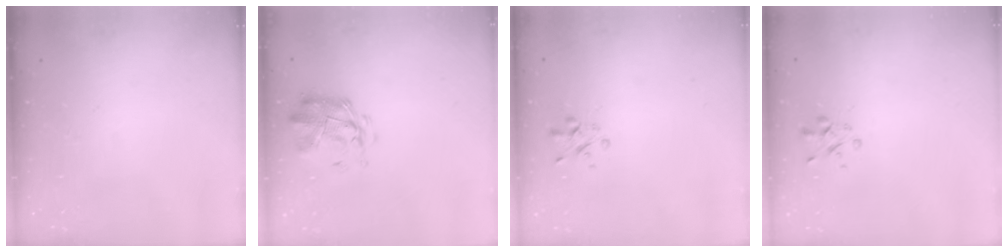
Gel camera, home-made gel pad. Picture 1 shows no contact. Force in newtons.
{"total": 3.1, "press": 2.9, "slide": 1.0}
{"total": 1.5, "press": 1.5, "slide": 0.3}
{"total": 1.8, "press": 1.8, "slide": 0.5}